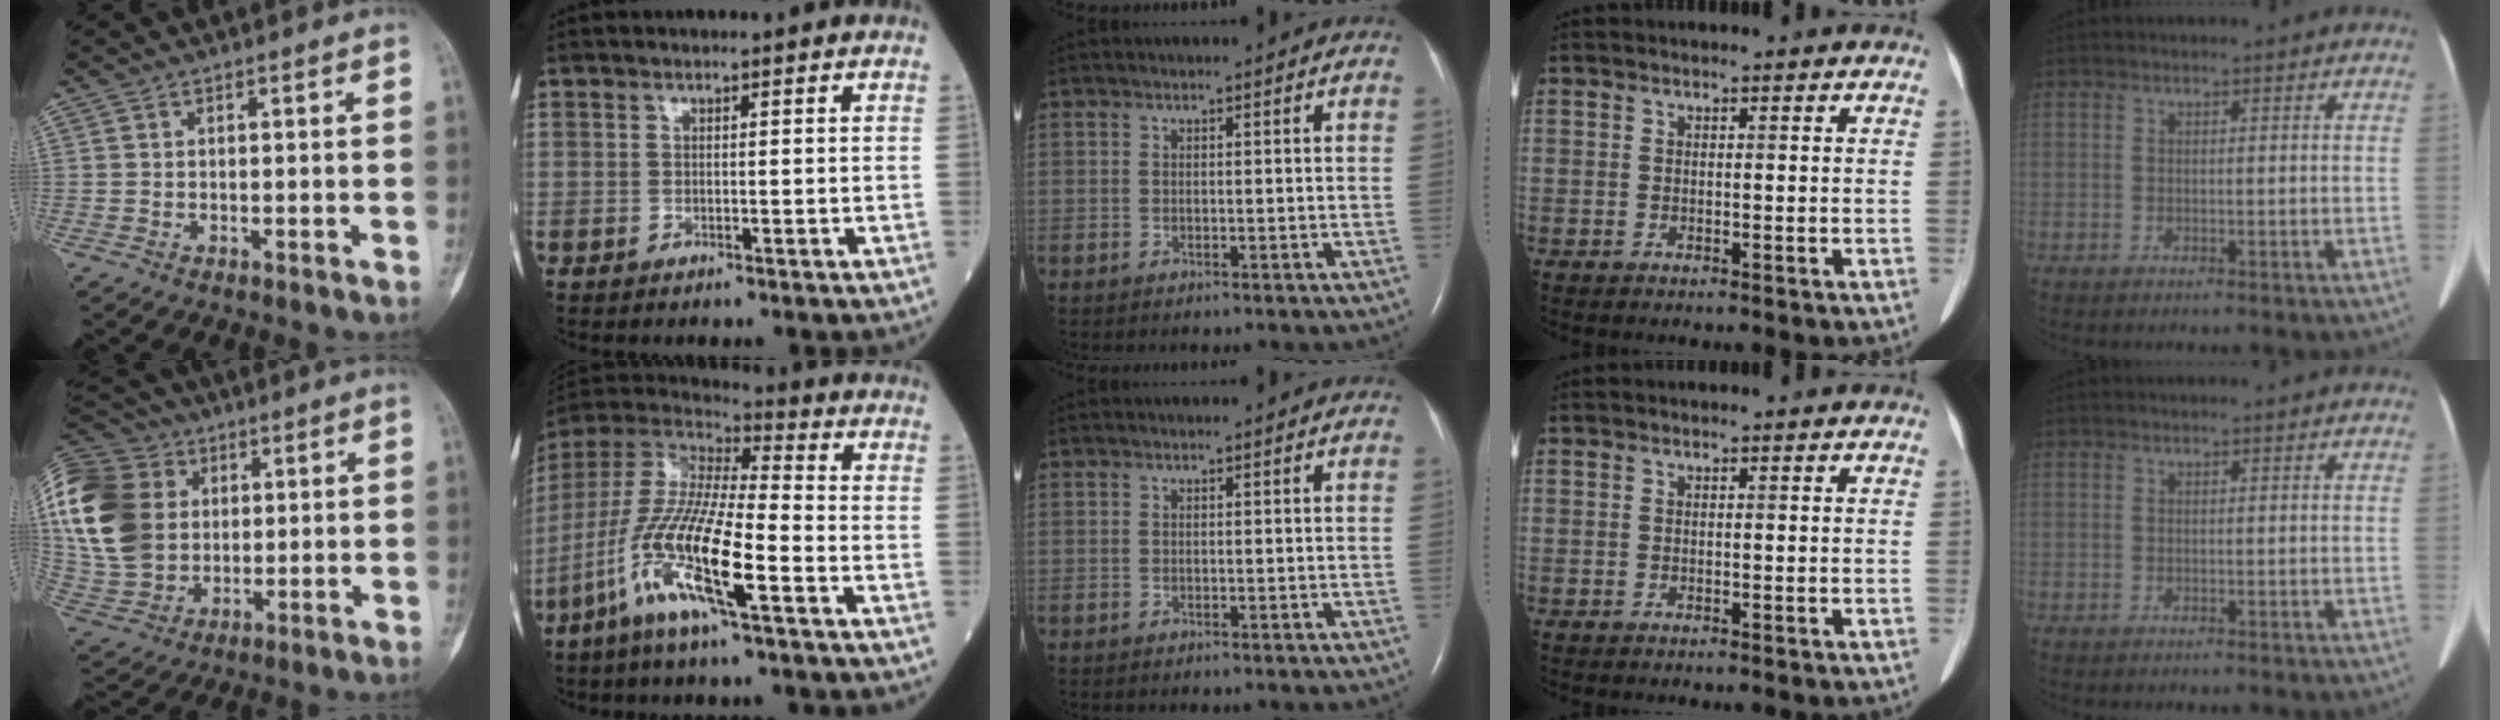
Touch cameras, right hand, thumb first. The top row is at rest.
{"thumb": {"total": 21.9, "force": [3.6, 17.4, 12.8], "torque": [-0.275, 0.012, 0.072]}, "index": {"total": 16.6, "force": [-7.3, 1.7, 14.8], "torque": [-0.318, -0.026, -0.146]}}